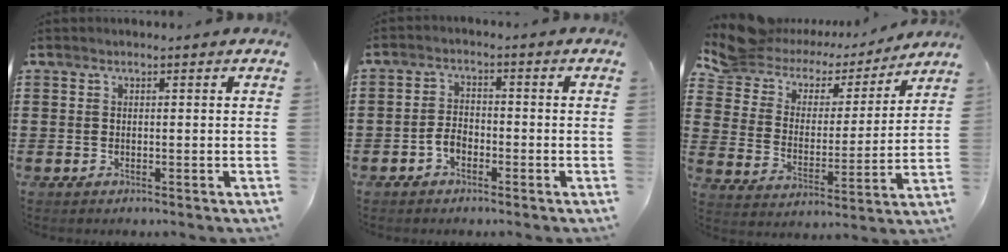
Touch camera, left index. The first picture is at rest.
{"total": 2.8, "force": [-1.5, 1.6, 1.7], "torque": [-0.043, 0.002, -0.032]}
{"total": 7.2, "force": [6.2, 3.3, 1.4], "torque": [-0.068, -0.038, 0.108]}